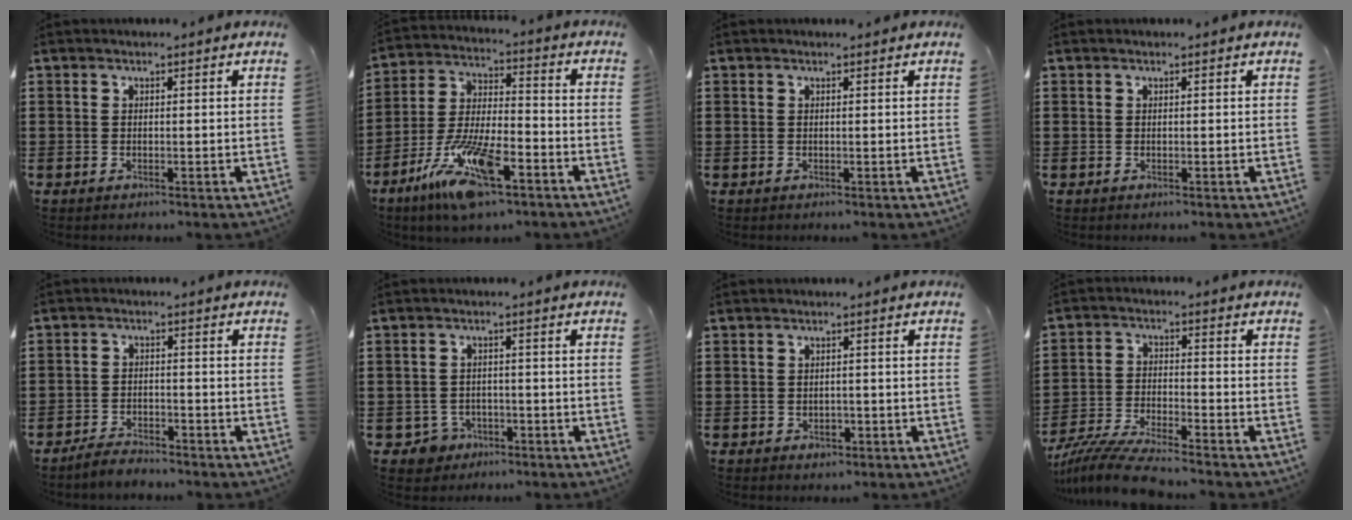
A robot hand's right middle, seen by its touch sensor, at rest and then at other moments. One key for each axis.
{"total": 13.2, "fx": -8.1, "fy": 3.7, "fz": 9.7, "tx": -0.211, "ty": 0.005, "tz": -0.154}
{"total": 0.0}
{"total": 0.0}
{"total": 3.1, "fx": -3.1, "fy": 0.4, "fz": 0.3, "tx": -0.009, "ty": 0.005, "tz": -0.065}
{"total": 3.0, "fx": -2.2, "fy": 1.9, "fz": 0.6, "tx": -0.026, "ty": 0.001, "tz": -0.049}
{"total": 1.2, "fx": -0.5, "fy": 0.9, "fz": 0.6, "tx": -0.015, "ty": 0.001, "tz": -0.010}
{"total": 7.5, "fx": -7.0, "fy": 0.1, "fz": 2.4, "tx": -0.057, "ty": -0.004, "tz": -0.140}